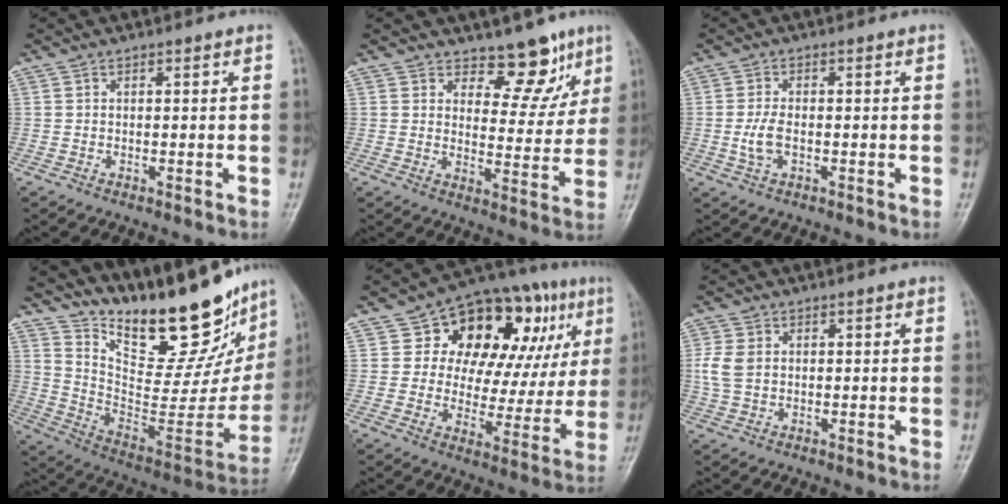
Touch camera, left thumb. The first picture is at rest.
{"total": 8.7, "force": [6.4, 4.9, 3.3], "torque": [0.004, -0.042, 0.095]}
{"total": 3.8, "force": [-0.8, 2.1, 3.0], "torque": [-0.066, 0.005, -0.016]}
{"total": 27.6, "force": [21.4, 9.4, 14.6], "torque": [-0.184, -0.115, 0.332]}
{"total": 21.6, "force": [8.3, 12.8, 15.3], "torque": [-0.147, 0.007, 0.118]}
{"total": 4.5, "force": [0.5, 3.4, 2.8], "torque": [-0.057, 0.007, 0.010]}